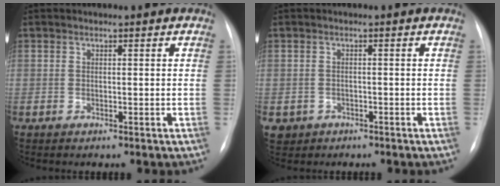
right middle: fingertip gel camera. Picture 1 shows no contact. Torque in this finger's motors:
{"motor_torque": [0.34, -0.31, 0.11, 0.02]}